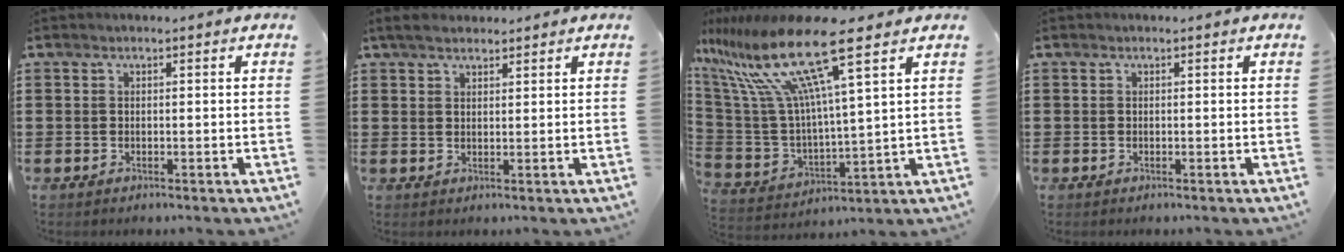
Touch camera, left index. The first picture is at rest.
{"total": 2.6, "force": [2.1, 1.0, 1.1], "torque": [-0.027, 0.007, 0.040]}
{"total": 16.8, "force": [10.0, 2.6, 13.2], "torque": [-0.296, -0.050, 0.158]}
{"total": 0.0}